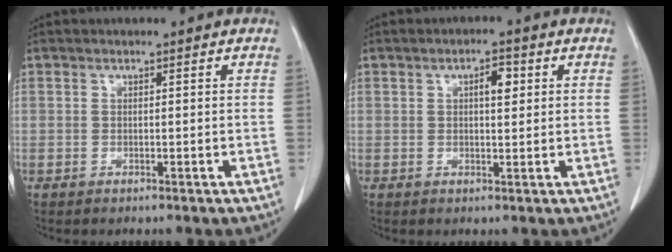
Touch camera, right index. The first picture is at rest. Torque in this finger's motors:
{"motor_torque": [0.02, 0.00, 0.06, 0.03]}